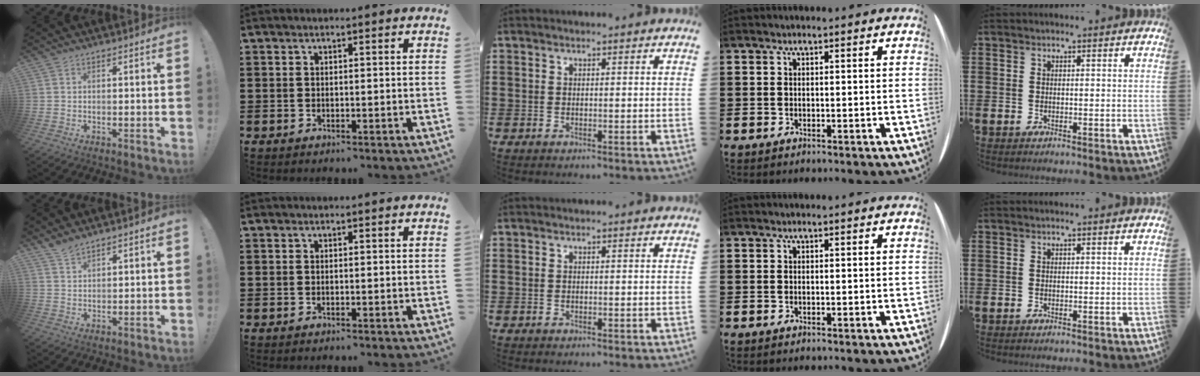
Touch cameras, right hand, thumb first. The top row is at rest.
{"thumb": {"total": 3.1, "force": [2.8, 0.4, 1.2], "torque": [-0.023, -0.018, 0.051]}}